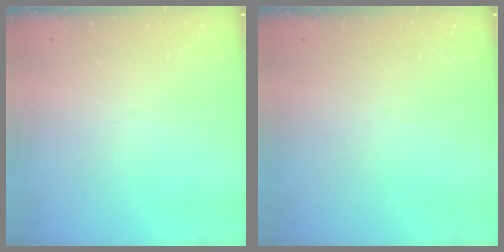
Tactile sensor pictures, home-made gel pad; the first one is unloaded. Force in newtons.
{"total": 1.5, "press": 1.5, "slide": 0.1}